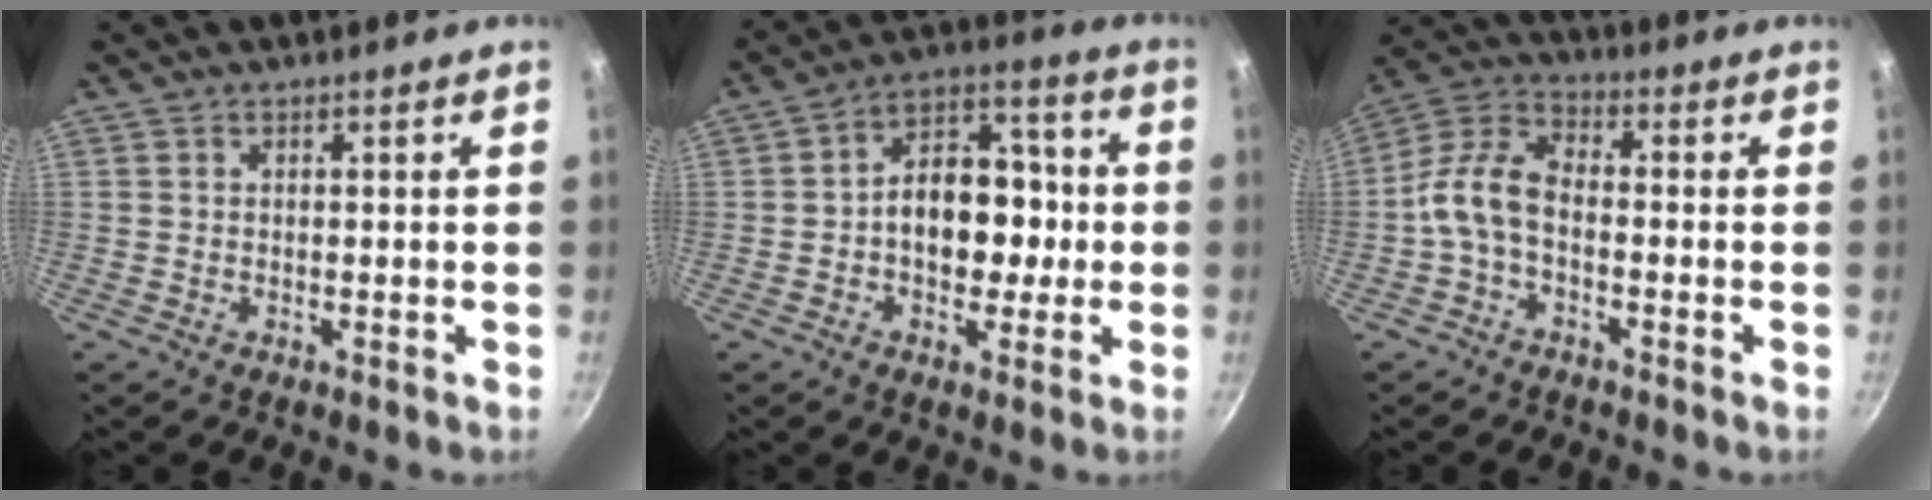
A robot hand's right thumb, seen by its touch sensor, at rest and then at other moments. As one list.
[{"total": 13.5, "force": [-0.9, 8.9, 10.1], "torque": [-0.116, 0.038, -0.021]}, {"total": 9.0, "force": [-1.9, 5.2, 7.1], "torque": [-0.145, 0.035, -0.050]}]